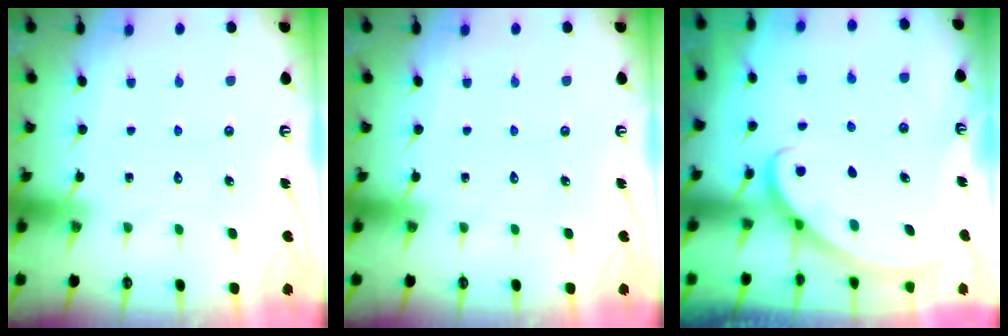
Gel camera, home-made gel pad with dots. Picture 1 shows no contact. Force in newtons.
{"total": 0.0}
{"total": 3.0, "press": 3.0, "slide": 0.2}